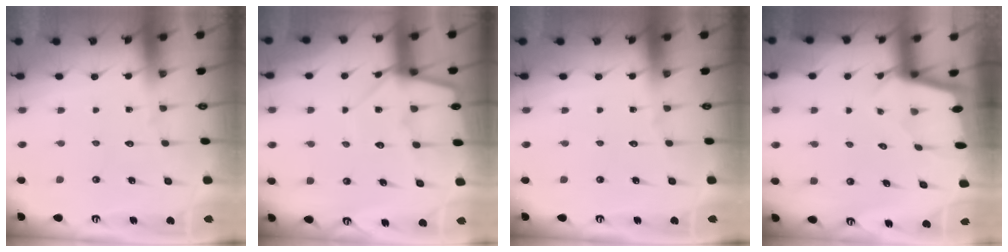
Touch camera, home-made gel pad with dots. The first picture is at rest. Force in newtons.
{"total": 7.8, "press": 7.7, "slide": 0.8}
{"total": 0.0}
{"total": 1.8, "press": 1.8, "slide": 0.2}